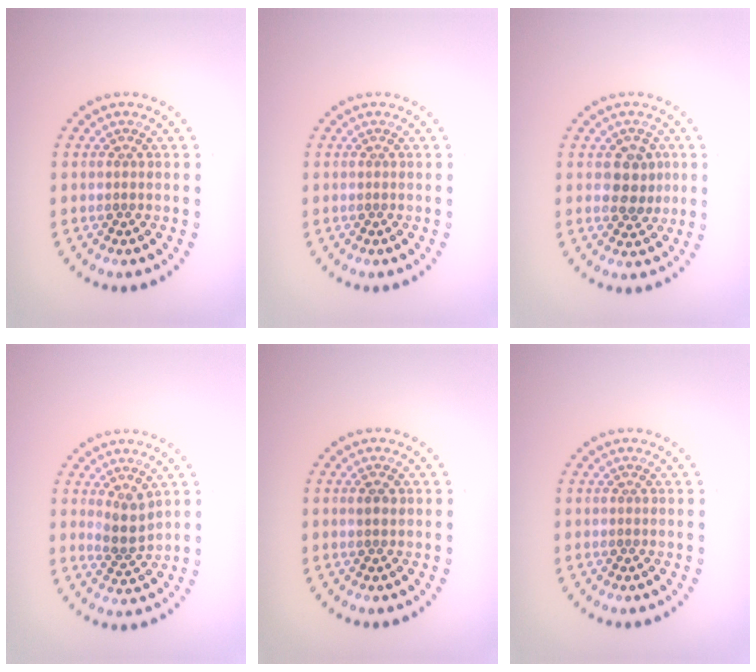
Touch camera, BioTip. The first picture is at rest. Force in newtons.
{"total": 0.0}
{"total": 3.0, "press": 2.9, "slide": 0.8}
{"total": 2.3, "press": 1.9, "slide": 1.3}
{"total": 1.0, "press": 1.0, "slide": 0.1}
{"total": 0.0}